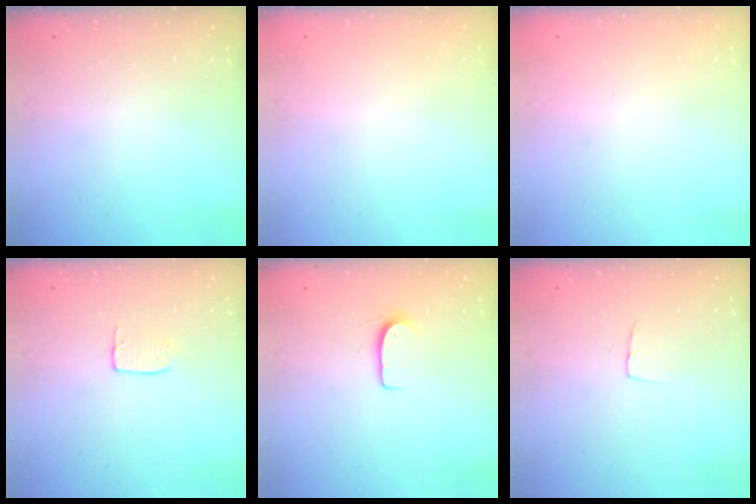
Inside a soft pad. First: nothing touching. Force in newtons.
{"total": 0.0}
{"total": 0.0}
{"total": 3.5, "press": 3.5, "slide": 0.2}
{"total": 6.2, "press": 6.2, "slide": 0.6}
{"total": 3.9, "press": 3.9, "slide": 0.3}